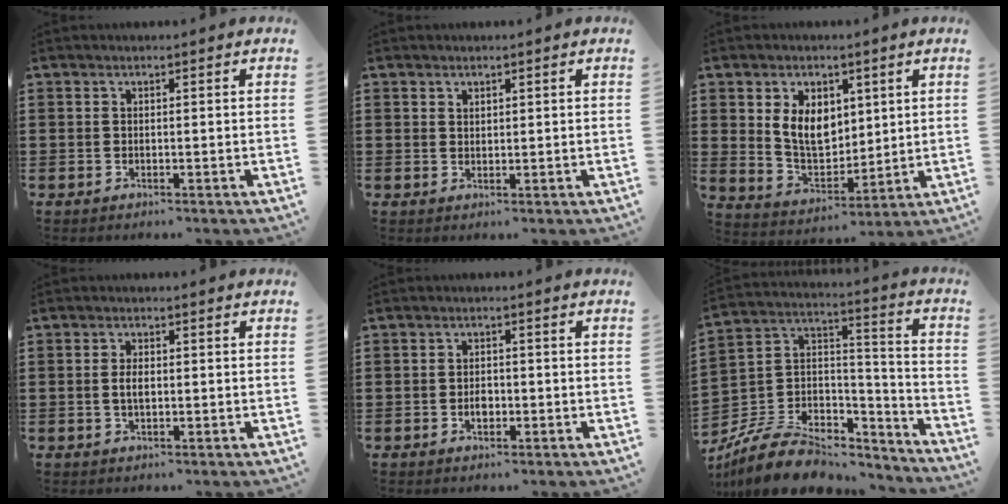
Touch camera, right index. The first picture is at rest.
{"total": 1.2, "force": [1.0, 0.6, 0.1], "torque": [-0.003, 0.003, 0.020]}
{"total": 7.4, "force": [2.3, 5.3, 4.6], "torque": [-0.105, 0.009, 0.042]}
{"total": 2.3, "force": [-0.1, 1.0, 2.0], "torque": [-0.040, 0.003, -0.003]}
{"total": 2.2, "force": [-0.6, 1.5, 1.5], "torque": [-0.021, 0.000, -0.013]}
{"total": 9.7, "force": [-7.1, 5.6, 3.7], "torque": [-0.086, 0.018, -0.132]}